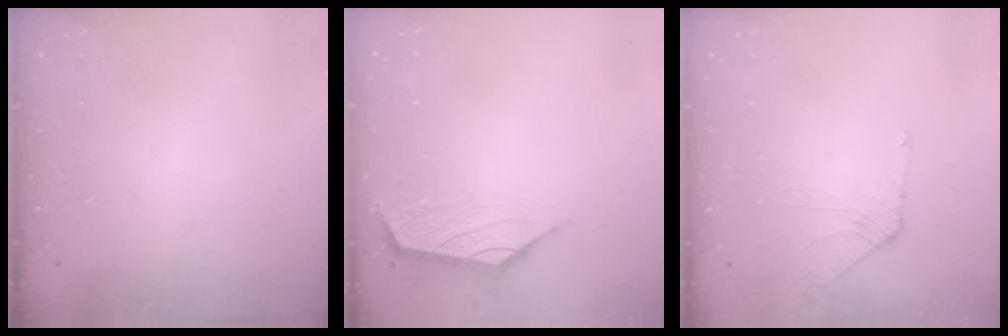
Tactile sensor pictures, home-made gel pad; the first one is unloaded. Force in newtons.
{"total": 1.7, "press": 1.6, "slide": 0.7}
{"total": 4.7, "press": 4.6, "slide": 0.8}